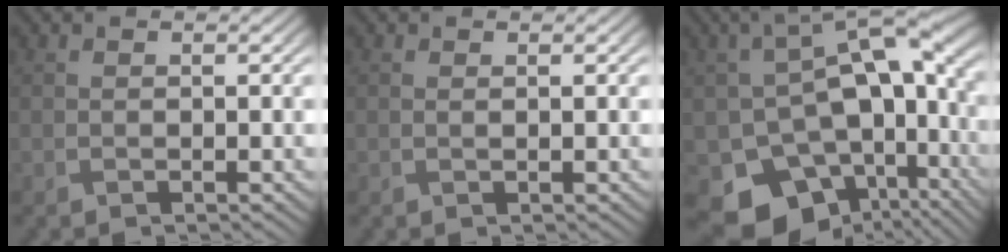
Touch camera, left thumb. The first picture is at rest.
{"total": 0.6, "force": [0.2, 0.1, 0.5], "torque": [-0.011, -0.003, 0.005]}
{"total": 17.0, "force": [-1.8, 11.2, 12.7], "torque": [-0.221, -0.052, 0.016]}